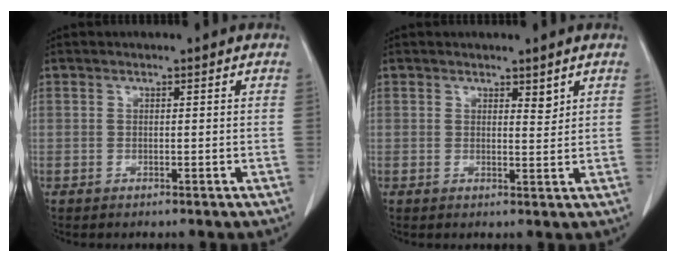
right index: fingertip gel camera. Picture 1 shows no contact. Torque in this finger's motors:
{"motor_torque": [-0.08, -0.07, 0.00, 0.00]}